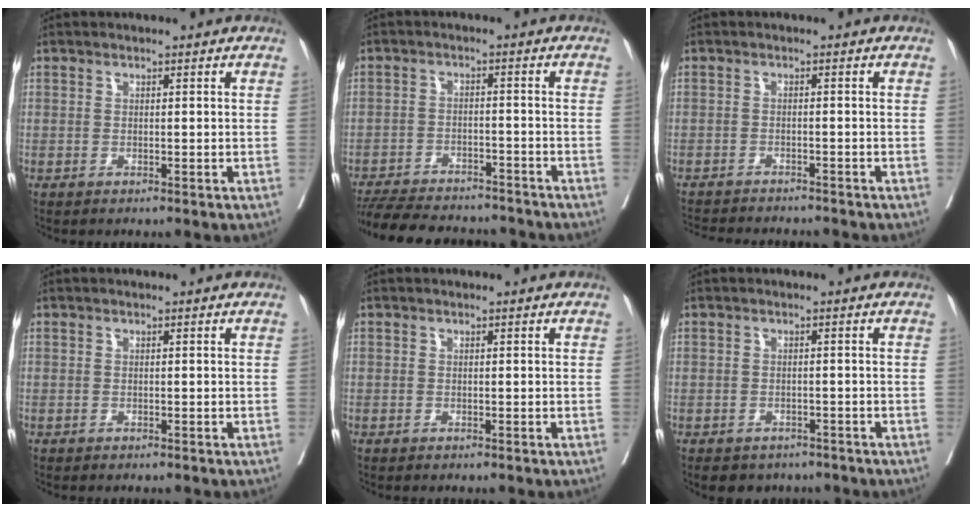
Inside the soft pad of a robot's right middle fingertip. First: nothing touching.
{"total": 15.6, "force": [-14.2, 3.9, 5.2], "torque": [-0.114, -0.005, -0.201]}
{"total": 10.0, "force": [-9.4, 1.5, 3.1], "torque": [-0.048, -0.007, -0.127]}
{"total": 0.0}
{"total": 0.0}
{"total": 4.7, "force": [-3.9, 2.6, 0.6], "torque": [0.003, 0.006, -0.049]}